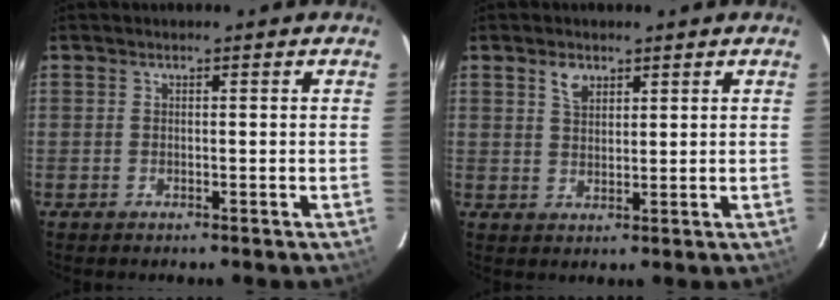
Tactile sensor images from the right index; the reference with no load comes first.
{"total": 3.2, "force": [2.0, 1.8, 1.8], "torque": [-0.031, 0.005, 0.039]}